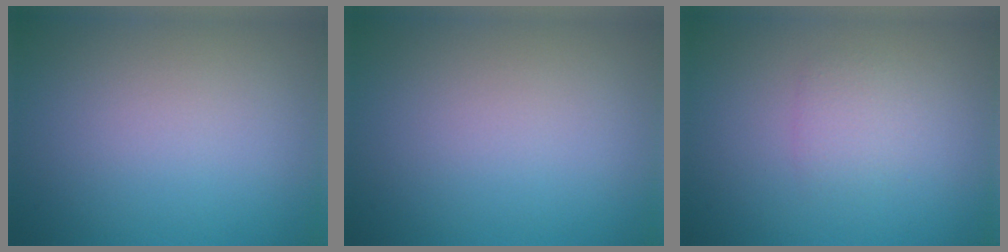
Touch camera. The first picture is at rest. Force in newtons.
{"total": 0.0}
{"total": 1.4, "press": 1.4, "slide": 0.0}